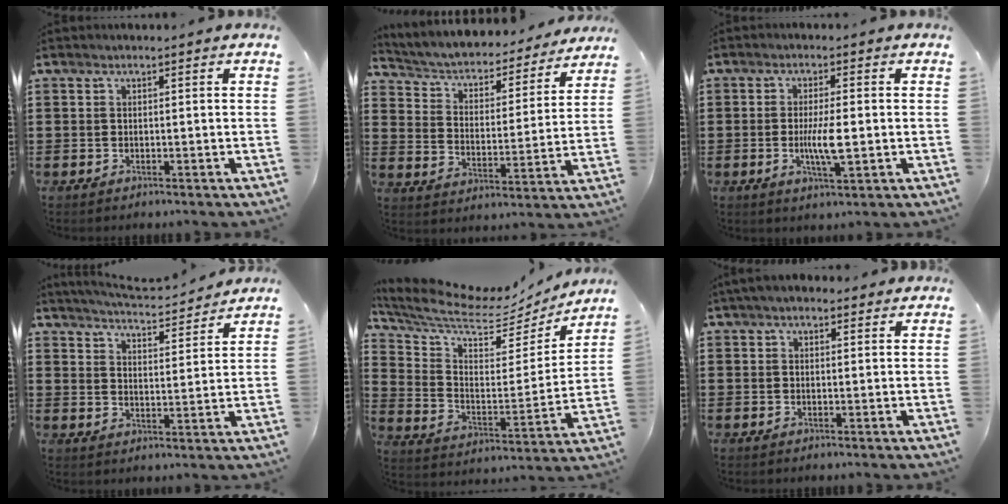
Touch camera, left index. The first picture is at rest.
{"total": 3.5, "force": [3.2, 1.2, 1.0], "torque": [-0.040, -0.028, 0.044]}
{"total": 5.5, "force": [-0.6, 1.0, 5.4], "torque": [-0.108, -0.005, -0.016]}
{"total": 4.4, "force": [4.3, -0.2, 0.9], "torque": [-0.038, -0.029, 0.070]}
{"total": 7.9, "force": [6.8, 2.1, 3.4], "torque": [-0.100, -0.054, 0.117]}
{"total": 2.8, "force": [2.0, 1.3, 1.3], "torque": [-0.032, 0.007, 0.038]}